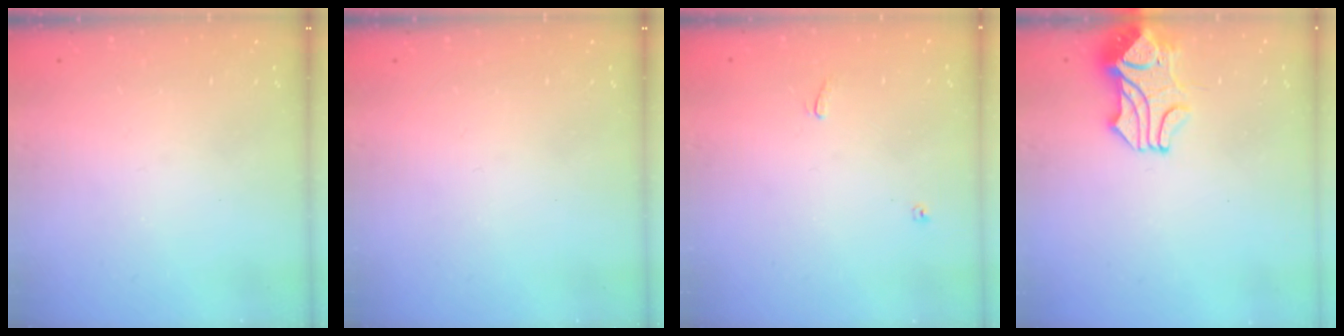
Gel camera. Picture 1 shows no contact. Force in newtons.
{"total": 0.0}
{"total": 4.2, "press": 4.2, "slide": 0.2}
{"total": 2.4, "press": 2.1, "slide": 1.2}